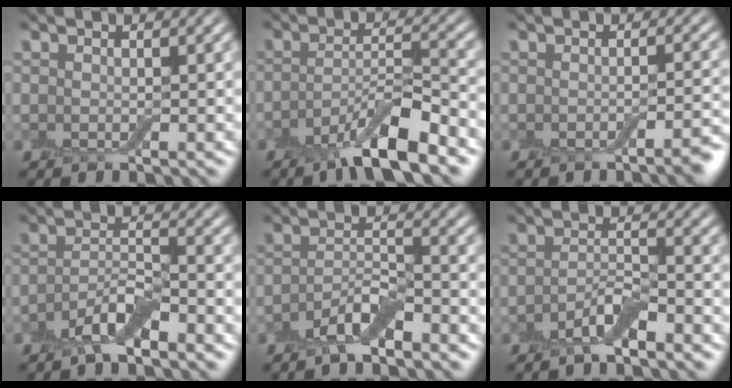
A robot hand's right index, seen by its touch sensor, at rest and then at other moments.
{"total": 6.6, "force": [-4.3, 1.5, 4.8], "torque": [-0.078, 0.000, -0.078]}
{"total": 2.2, "force": [-1.2, 0.4, 1.7], "torque": [-0.017, 0.003, -0.024]}
{"total": 3.7, "force": [-2.5, 1.0, 2.5], "torque": [-0.050, 0.003, -0.053]}
{"total": 3.4, "force": [-2.4, 0.9, 2.2], "torque": [-0.045, 0.004, -0.051]}
{"total": 2.8, "force": [-1.9, 0.7, 1.9], "torque": [-0.038, 0.007, -0.041]}